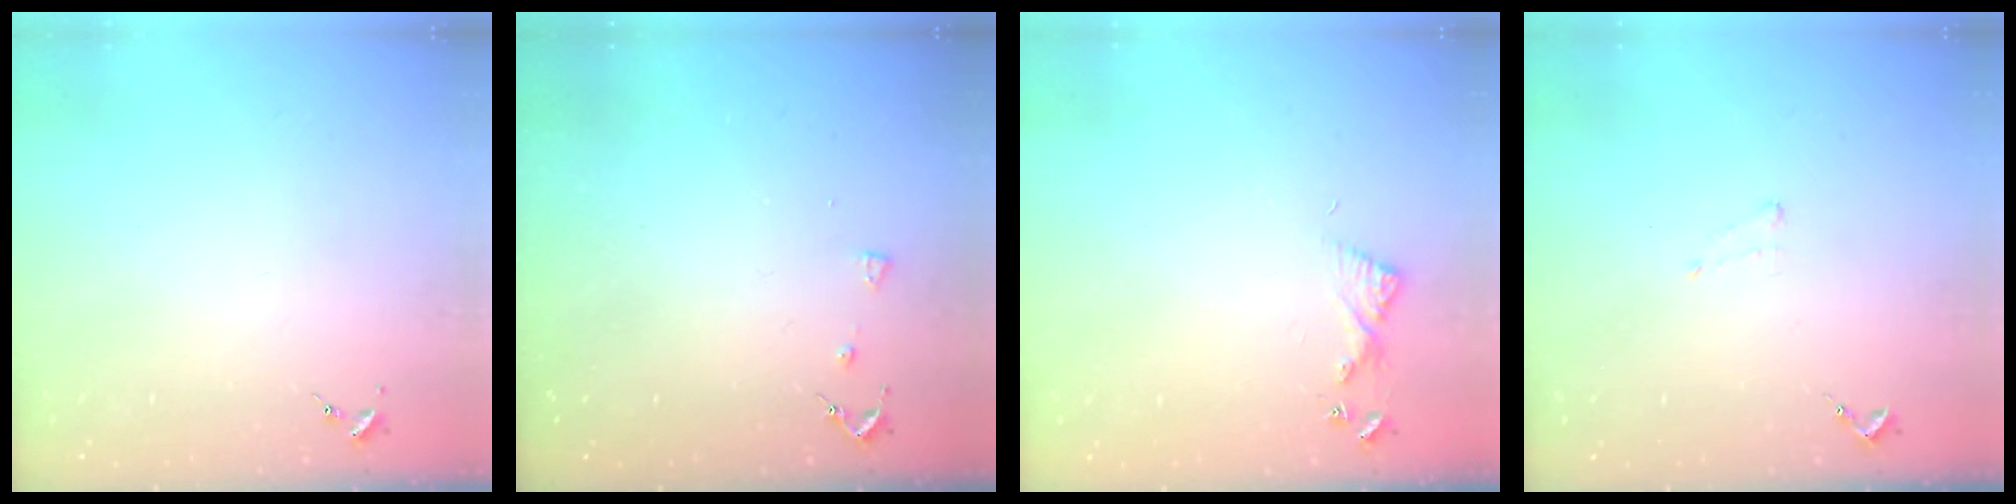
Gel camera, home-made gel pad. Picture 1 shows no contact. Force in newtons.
{"total": 3.3, "press": 3.3, "slide": 0.6}
{"total": 6.1, "press": 6.1, "slide": 0.6}
{"total": 3.8, "press": 3.8, "slide": 0.5}